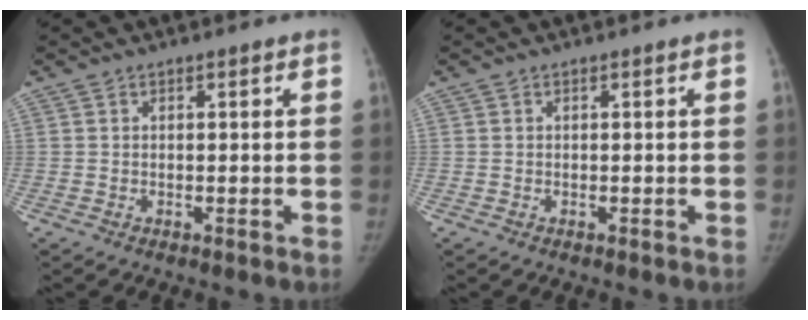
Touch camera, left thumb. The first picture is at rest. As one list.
[{"total": 0.0}]